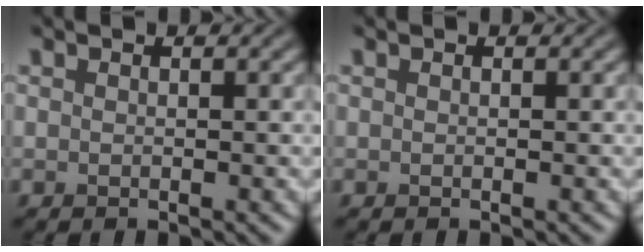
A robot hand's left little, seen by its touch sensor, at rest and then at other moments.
{"total": 0.0}